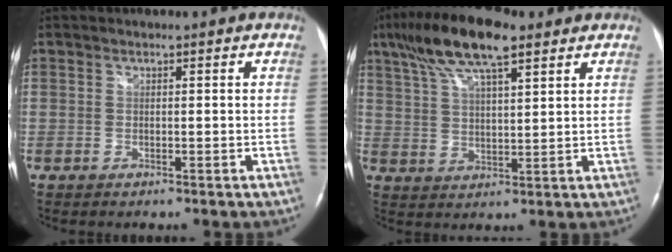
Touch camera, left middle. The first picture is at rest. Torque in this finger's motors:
{"motor_torque": [1.24, -0.59, 0.19, 0.17]}